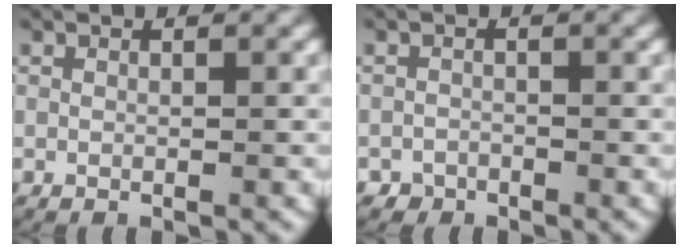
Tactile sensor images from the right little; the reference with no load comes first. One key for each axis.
{"total": 2.1, "fx": -1.4, "fy": 1.5, "fz": -0.4, "tx": -0.002, "ty": -0.011, "tz": -0.025}